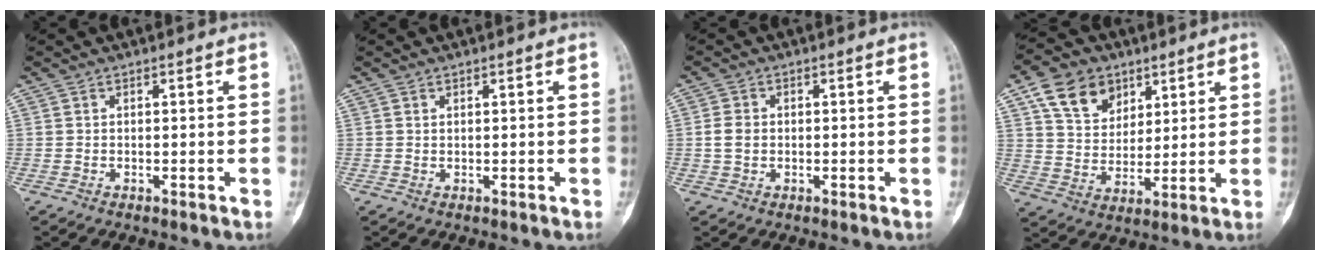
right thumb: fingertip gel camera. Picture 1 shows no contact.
{"total": 0.0}
{"total": 2.9, "force": [0.0, 2.3, 1.8], "torque": [-0.028, 0.005, -0.001]}
{"total": 11.7, "force": [6.0, 8.5, 5.4], "torque": [-0.069, -0.020, 0.112]}